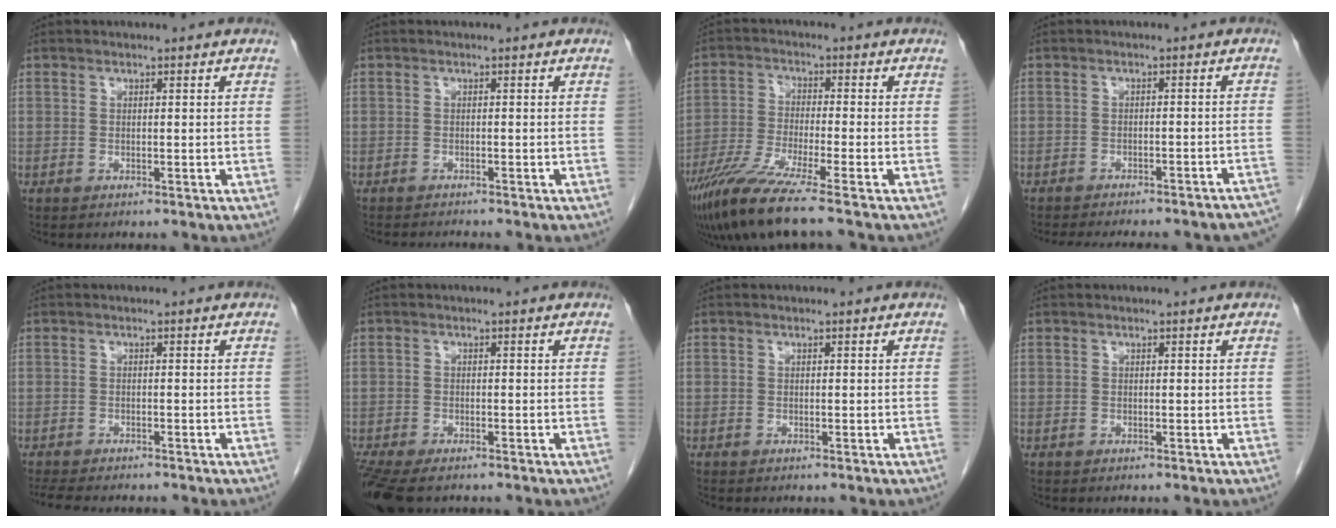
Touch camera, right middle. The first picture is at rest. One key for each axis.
{"total": 2.1, "fx": -2.0, "fy": -0.3, "fz": 0.5, "tx": -0.010, "ty": -0.007, "tz": -0.030}
{"total": 10.0, "fx": -7.6, "fy": -1.1, "fz": 6.5, "tx": -0.122, "ty": -0.035, "tz": -0.136}
{"total": 18.5, "fx": -16.8, "fy": 3.7, "fz": 6.8, "tx": -0.093, "ty": 0.003, "tz": -0.193}
{"total": 7.4, "fx": -6.4, "fy": 1.6, "fz": 3.3, "tx": -0.053, "ty": -0.011, "tz": -0.092}
{"total": 7.7, "fx": -5.7, "fy": 2.7, "fz": 4.3, "tx": -0.086, "ty": -0.015, "tz": -0.095}
{"total": 0.0}
{"total": 0.0}